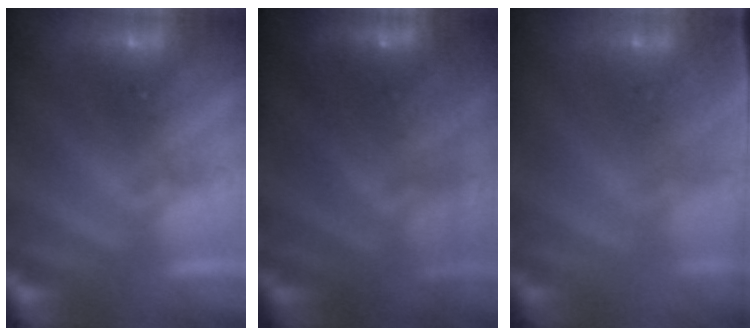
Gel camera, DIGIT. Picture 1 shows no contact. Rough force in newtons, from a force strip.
{"total": 7.5}
{"total": 1.2}